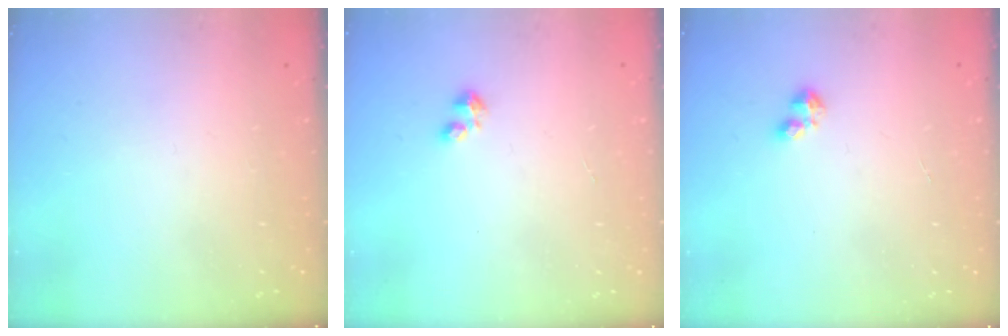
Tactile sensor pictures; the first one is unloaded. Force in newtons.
{"total": 1.8, "press": 1.8, "slide": 0.4}
{"total": 1.9, "press": 1.9, "slide": 0.4}